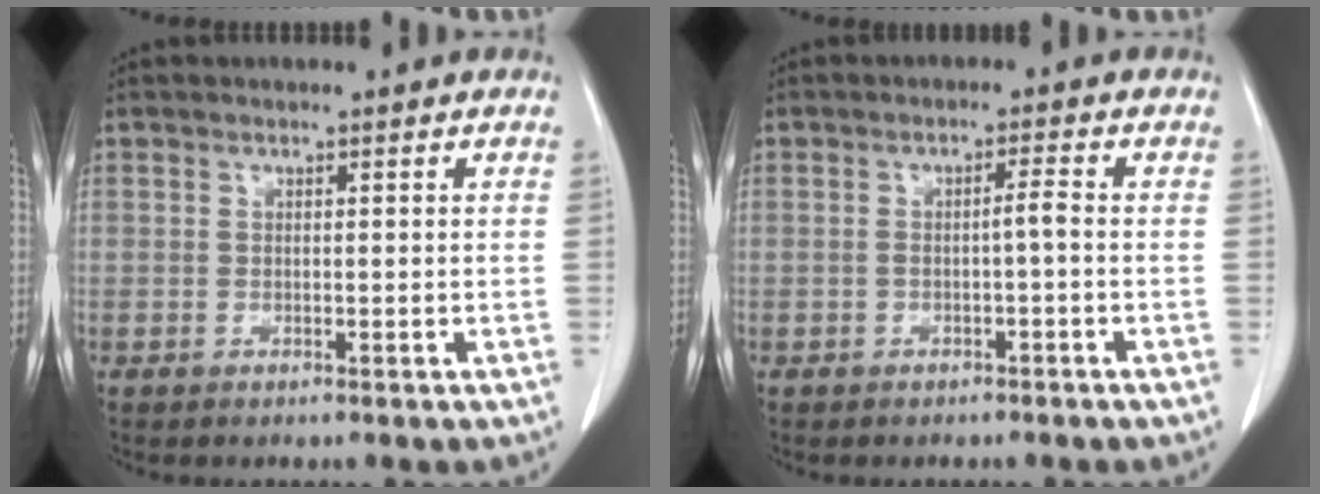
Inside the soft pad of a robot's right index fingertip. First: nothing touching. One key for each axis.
{"total": 1.9, "fx": -0.6, "fy": -0.1, "fz": 1.8, "tx": -0.028, "ty": 0.003, "tz": -0.011}